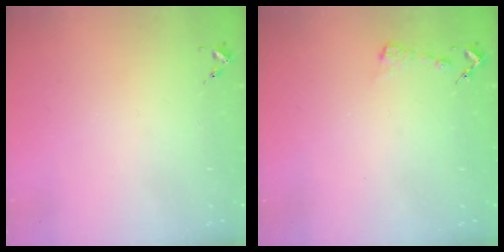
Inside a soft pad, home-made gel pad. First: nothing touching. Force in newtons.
{"total": 3.1, "press": 3.1, "slide": 0.2}